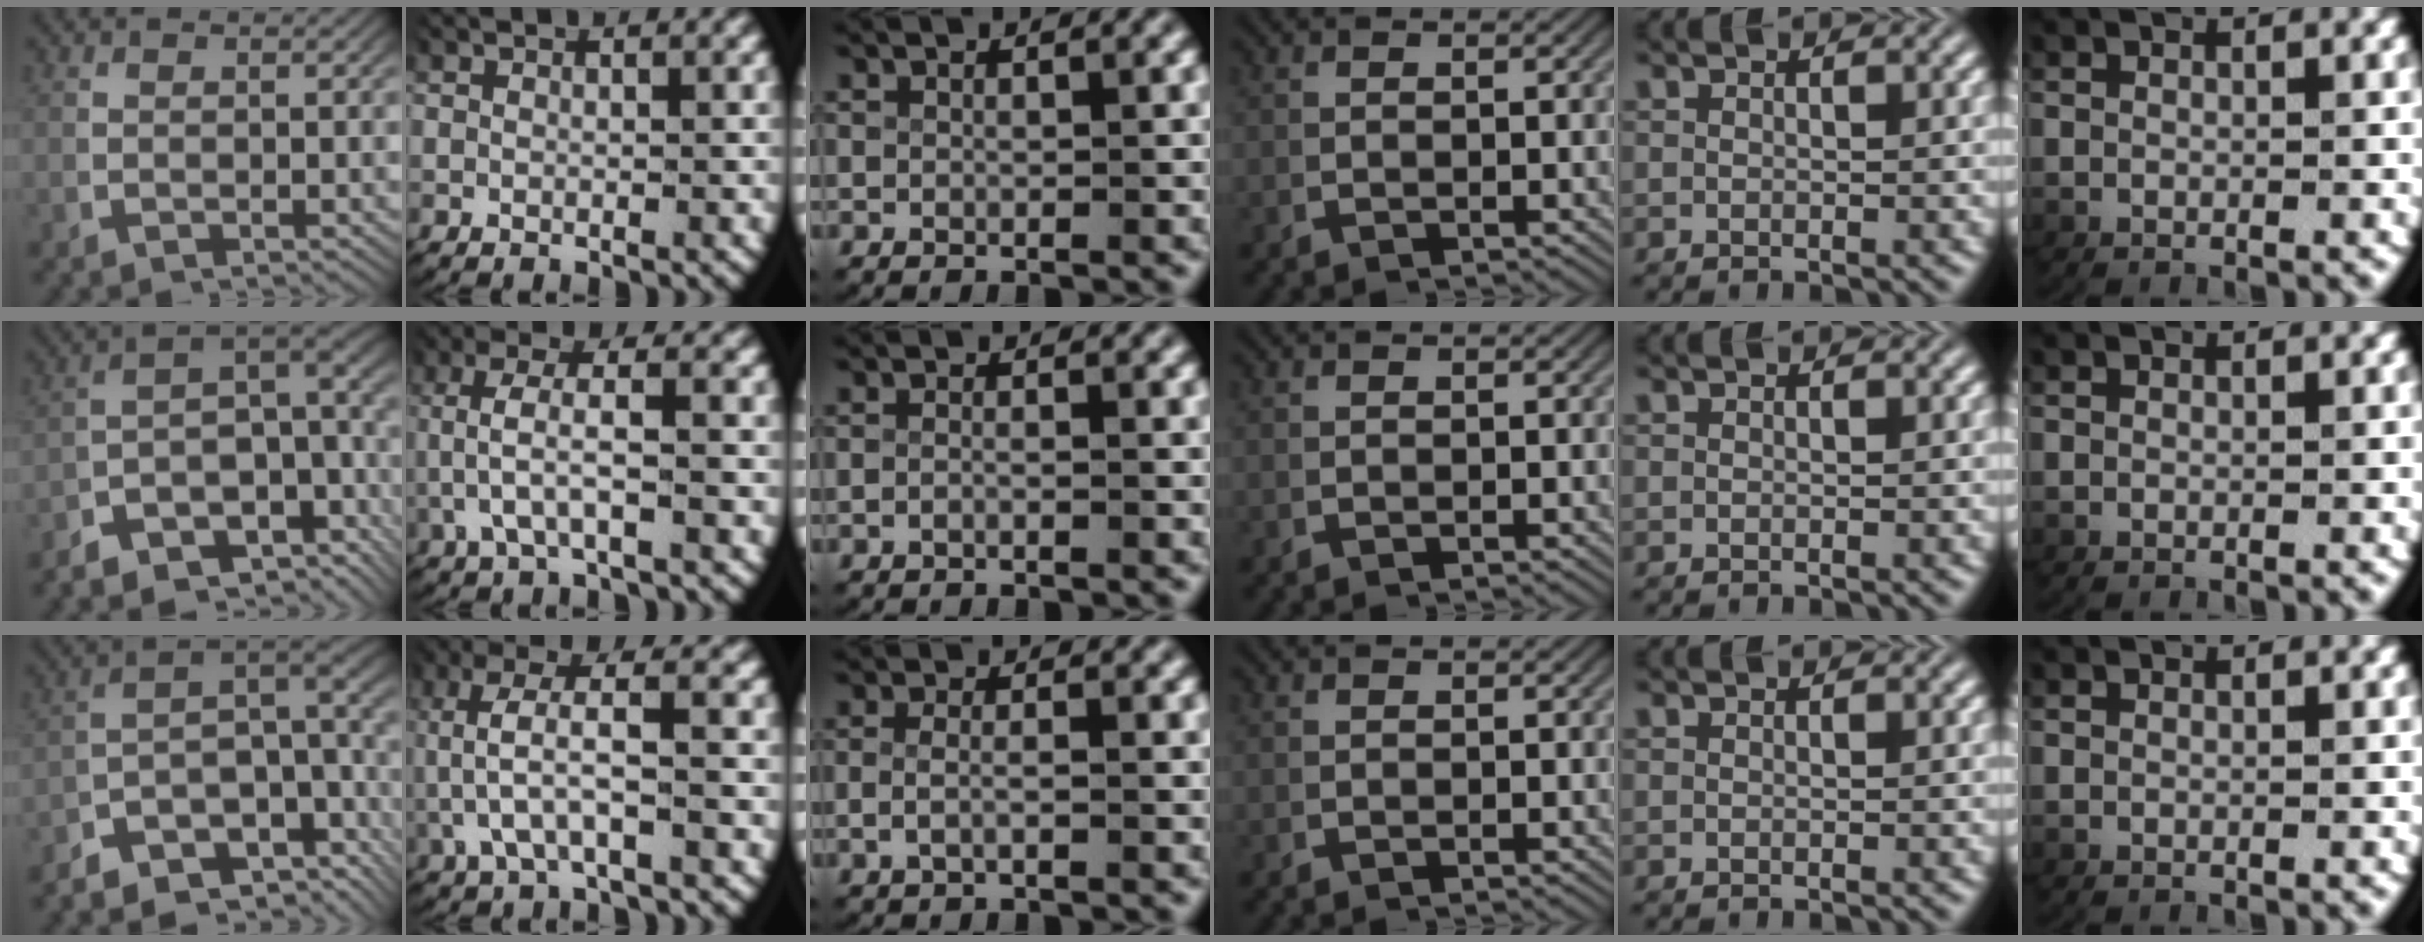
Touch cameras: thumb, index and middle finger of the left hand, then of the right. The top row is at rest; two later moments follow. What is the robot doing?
{"motion": "lift_and_place", "object": "towel"}